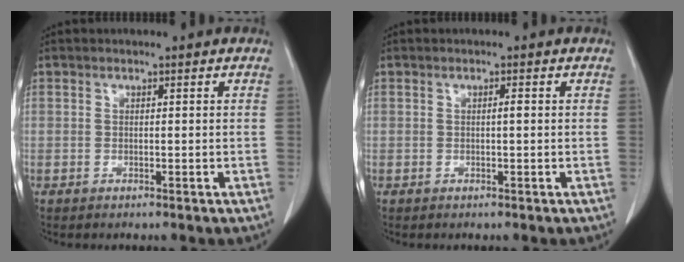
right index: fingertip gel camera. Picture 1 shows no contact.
{"total": 0.7, "force": [0.0, 0.0, 0.7], "torque": [-0.011, 0.001, 0.000]}